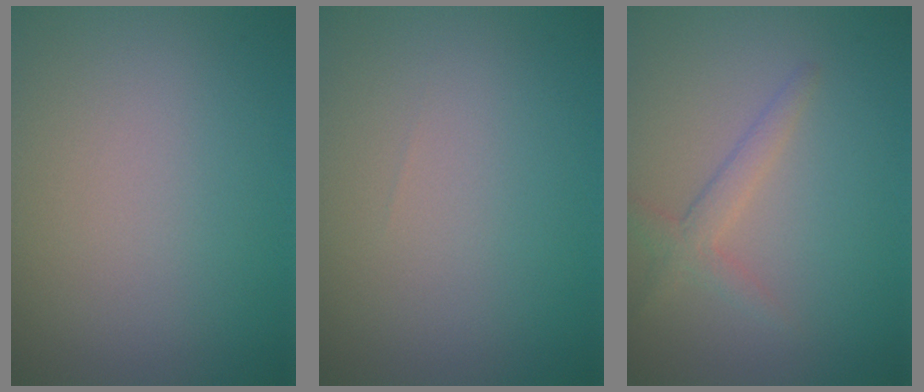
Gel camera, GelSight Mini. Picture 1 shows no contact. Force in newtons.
{"total": 0.0}
{"total": 2.0, "press": 2.0, "slide": 0.1}